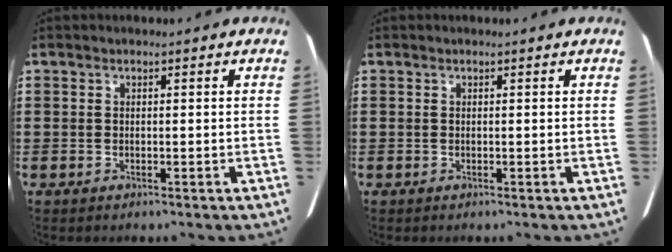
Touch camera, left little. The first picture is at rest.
{"total": 0.0}